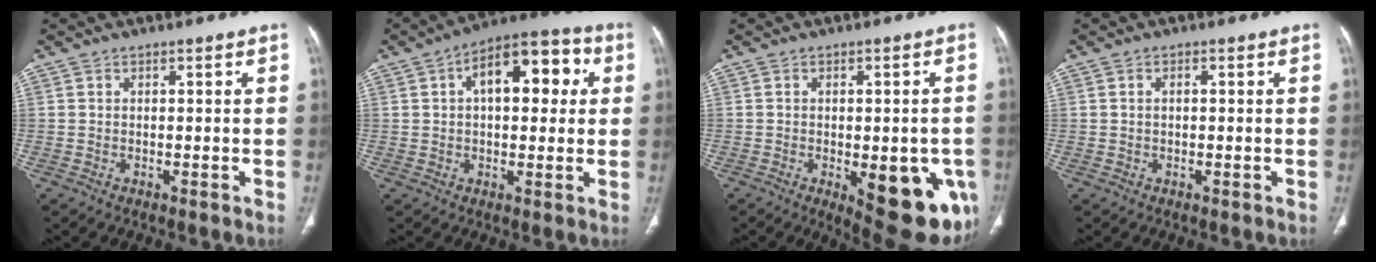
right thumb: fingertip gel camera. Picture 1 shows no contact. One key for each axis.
{"total": 14.5, "fx": 3.7, "fy": 7.5, "fz": 11.8, "tx": -0.138, "ty": 0.027, "tz": 0.048}
{"total": 16.7, "fx": -5.3, "fy": 6.9, "fz": 14.2, "tx": -0.125, "ty": -0.003, "tz": -0.046}
{"total": 0.9, "fx": 0.1, "fy": 0.5, "fz": 0.8, "tx": -0.018, "ty": 0.005, "tz": 0.001}